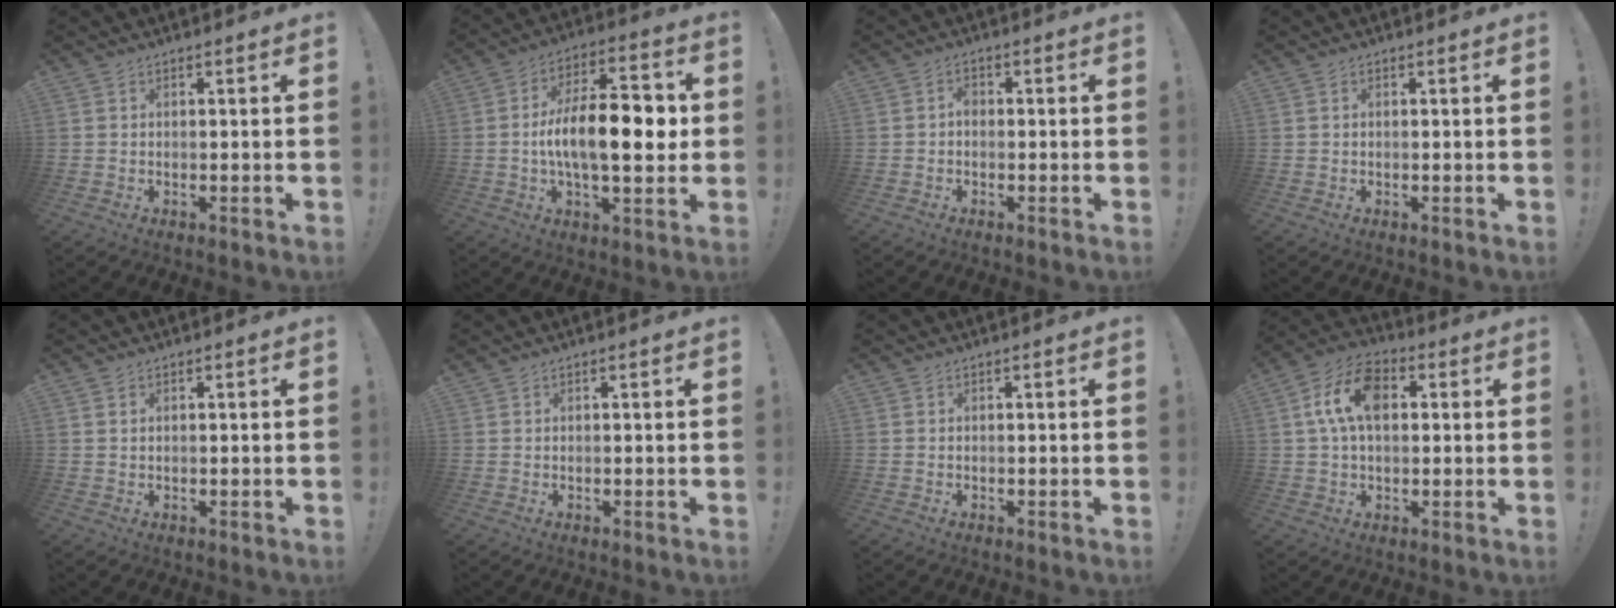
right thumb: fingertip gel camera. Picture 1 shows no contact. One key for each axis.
{"total": 16.3, "fx": -0.9, "fy": 7.2, "fz": 14.5, "tx": -0.233, "ty": 0.010, "tz": -0.022}
{"total": 1.8, "fx": -0.7, "fy": 1.2, "fz": 1.1, "tx": -0.013, "ty": 0.004, "tz": -0.015}
{"total": 0.0}
{"total": 0.7, "fx": 0.5, "fy": 0.3, "fz": 0.3, "tx": -0.005, "ty": -0.002, "tz": 0.009}
{"total": 0.0}
{"total": 0.0}
{"total": 12.8, "fx": 3.0, "fy": 8.1, "fz": 9.4, "tx": -0.160, "ty": 0.012, "tz": 0.058}